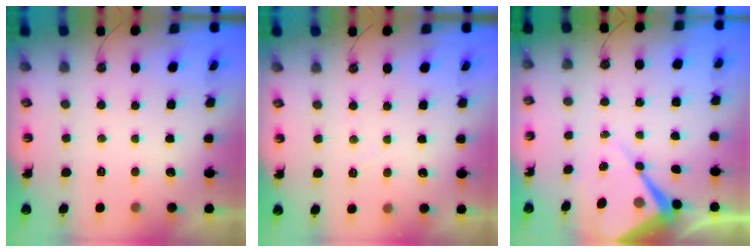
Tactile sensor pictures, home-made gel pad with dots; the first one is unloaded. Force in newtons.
{"total": 3.5, "press": 3.5, "slide": 0.6}
{"total": 9.4, "press": 9.4, "slide": 0.7}